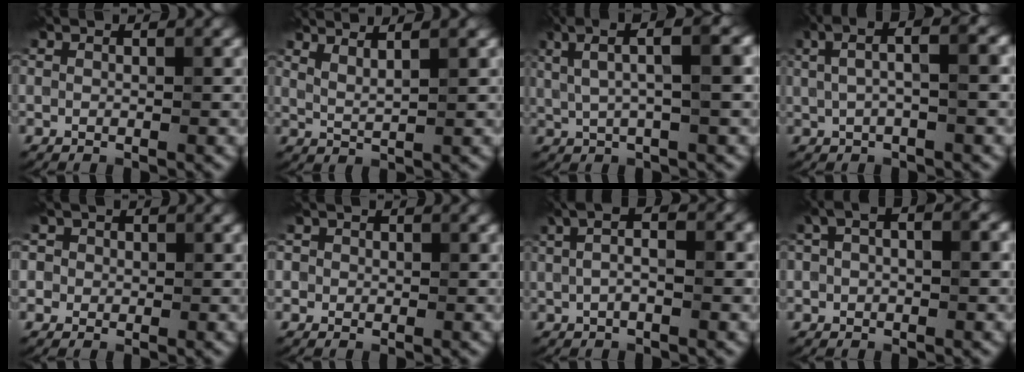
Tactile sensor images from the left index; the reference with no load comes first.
{"total": 2.8, "force": [2.2, 0.6, 1.7], "torque": [-0.023, 0.008, 0.028]}
{"total": 7.0, "force": [2.6, 1.8, 6.2], "torque": [-0.099, 0.024, 0.038]}
{"total": 5.0, "force": [1.2, 1.6, 4.6], "torque": [-0.075, 0.019, 0.006]}
{"total": 2.7, "force": [0.8, 2.4, 0.9], "torque": [-0.002, 0.009, -0.005]}
{"total": 1.0, "force": [0.1, 1.0, 0.2], "torque": [0.001, -0.004, -0.008]}
{"total": 4.9, "force": [1.0, 2.2, 4.3], "torque": [-0.062, 0.009, -0.003]}
{"total": 5.3, "force": [0.8, 3.2, 4.1], "torque": [-0.059, 0.022, -0.002]}